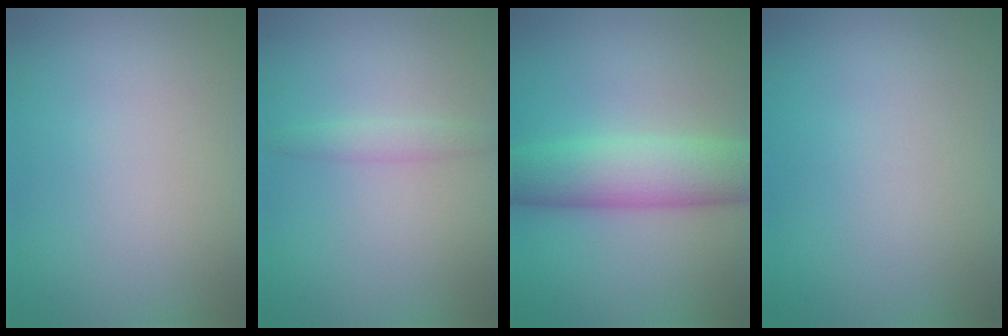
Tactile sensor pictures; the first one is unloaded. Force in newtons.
{"total": 1.3, "press": 1.3, "slide": 0.1}
{"total": 6.7, "press": 6.7, "slide": 0.3}
{"total": 0.0}